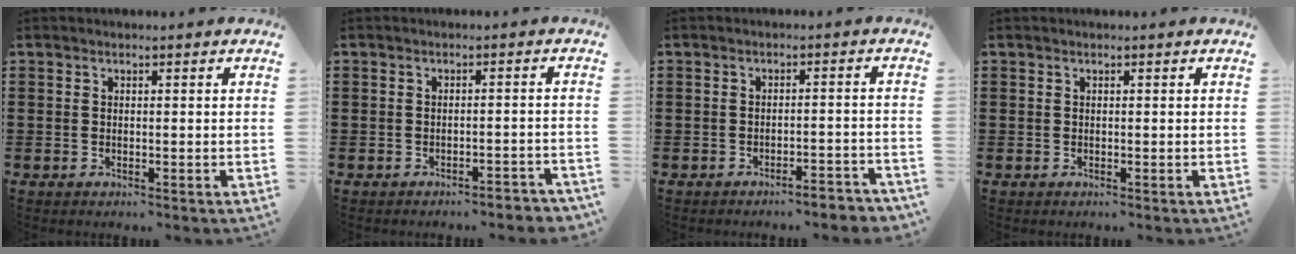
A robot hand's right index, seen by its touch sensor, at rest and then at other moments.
{"total": 1.8, "force": [-1.7, 0.0, 0.6], "torque": [-0.014, 0.000, -0.035]}
{"total": 2.7, "force": [-2.5, -0.1, 0.9], "torque": [-0.018, -0.001, -0.052]}
{"total": 0.0}